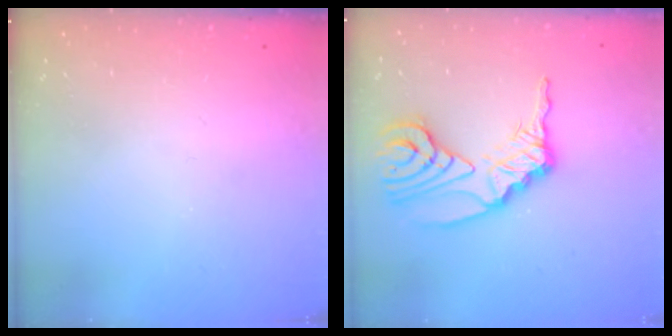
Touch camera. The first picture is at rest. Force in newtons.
{"total": 15.6, "press": 15.4, "slide": 1.8}